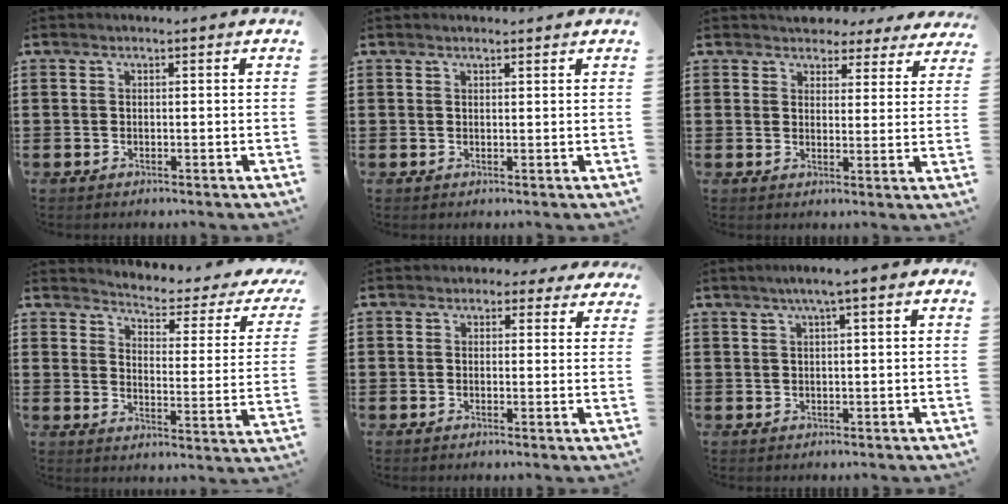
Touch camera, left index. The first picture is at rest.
{"total": 1.0, "force": [0.9, 0.1, 0.4], "torque": [-0.010, 0.000, 0.017]}
{"total": 4.2, "force": [3.9, 1.6, 0.4], "torque": [-0.019, -0.011, 0.069]}
{"total": 2.5, "force": [2.3, 0.2, 0.9], "torque": [-0.036, -0.025, 0.029]}
{"total": 1.9, "force": [1.1, 1.4, 0.7], "torque": [-0.012, 0.008, 0.017]}
{"total": 2.3, "force": [0.5, 0.2, 2.2], "torque": [-0.042, 0.001, 0.007]}